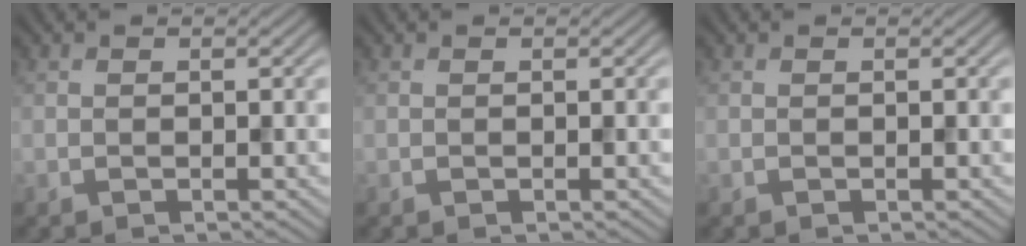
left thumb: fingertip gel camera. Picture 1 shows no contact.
{"total": 0.0}
{"total": 0.0}